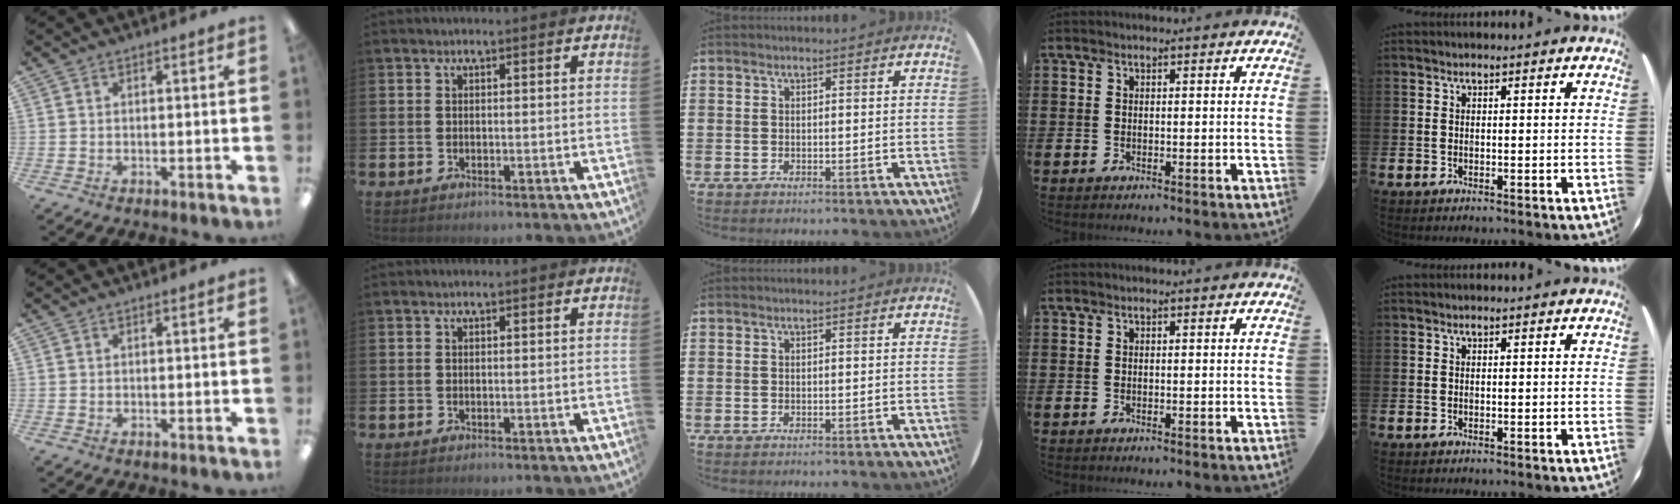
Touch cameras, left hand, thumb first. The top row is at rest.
{}